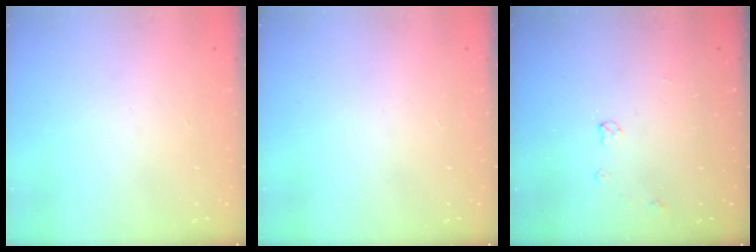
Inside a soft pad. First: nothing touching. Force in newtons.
{"total": 0.0}
{"total": 4.0, "press": 4.0, "slide": 0.1}